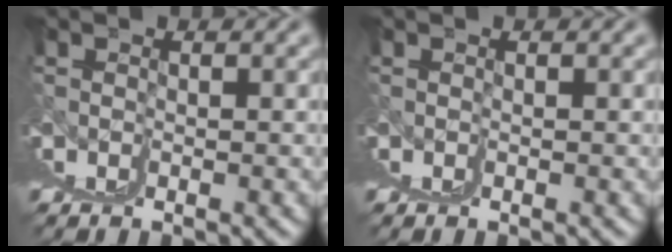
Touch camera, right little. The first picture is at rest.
{"total": 0.0}